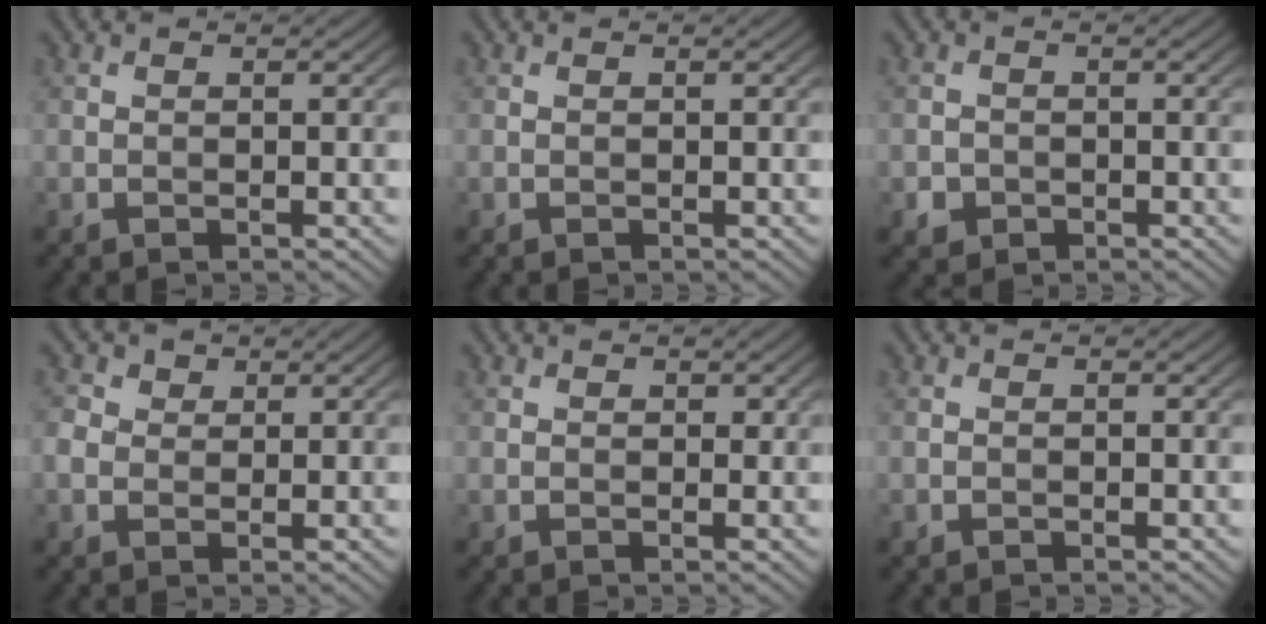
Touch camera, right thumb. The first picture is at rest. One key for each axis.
{"total": 0.0}
{"total": 2.1, "fx": -0.9, "fy": 1.8, "fz": 0.5, "tx": -0.006, "ty": -0.005, "tz": -0.017}
{"total": 2.7, "fx": 0.6, "fy": 2.3, "fz": 1.2, "tx": -0.037, "ty": 0.008, "tz": 0.006}
{"total": 0.7, "fx": 0.5, "fy": 0.4, "fz": 0.2, "tx": -0.001, "ty": -0.002, "tz": 0.006}
{"total": 0.0}